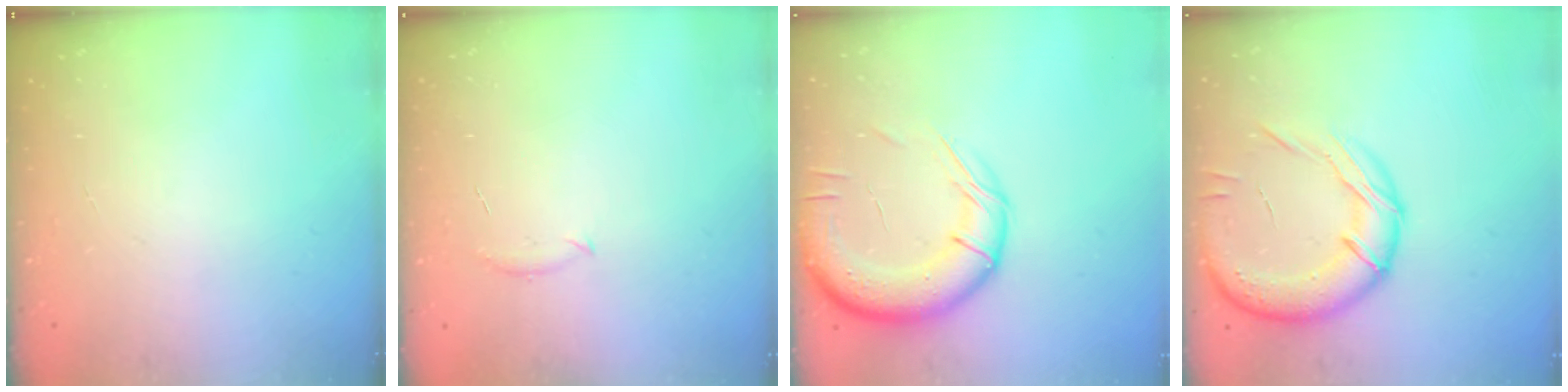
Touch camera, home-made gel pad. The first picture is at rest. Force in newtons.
{"total": 5.5, "press": 5.2, "slide": 1.5}
{"total": 15.7, "press": 15.3, "slide": 3.2}
{"total": 17.7, "press": 17.4, "slide": 3.2}